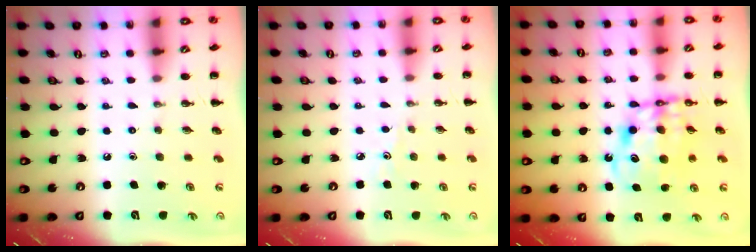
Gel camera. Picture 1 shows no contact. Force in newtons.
{"total": 2.2, "press": 2.0, "slide": 0.9}
{"total": 11.4, "press": 10.9, "slide": 3.2}